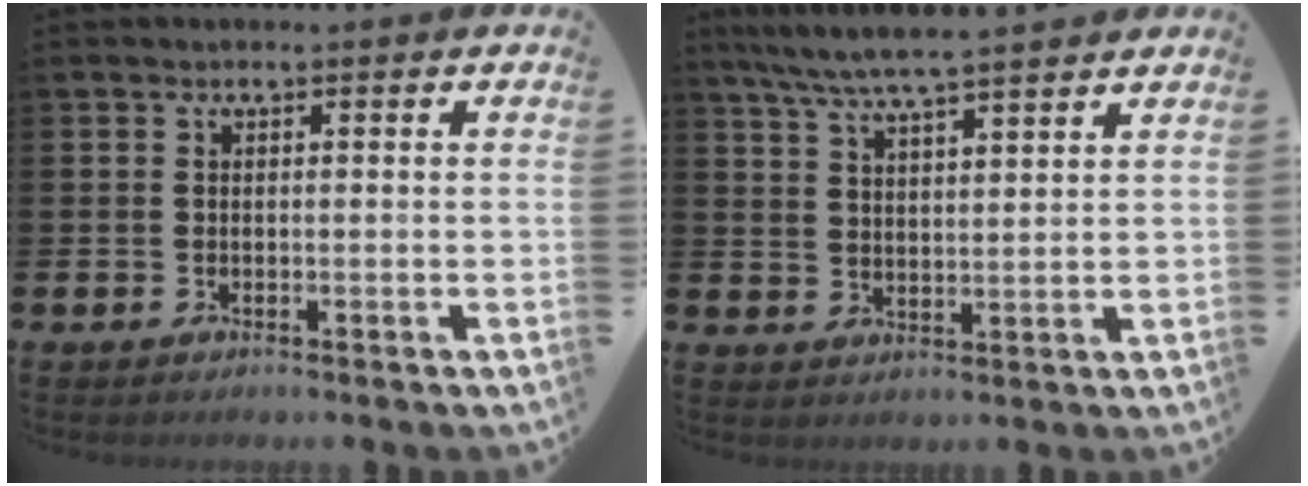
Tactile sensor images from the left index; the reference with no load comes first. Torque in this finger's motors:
{"motor_torque": [-0.04, -0.65, 0.79, 0.21]}